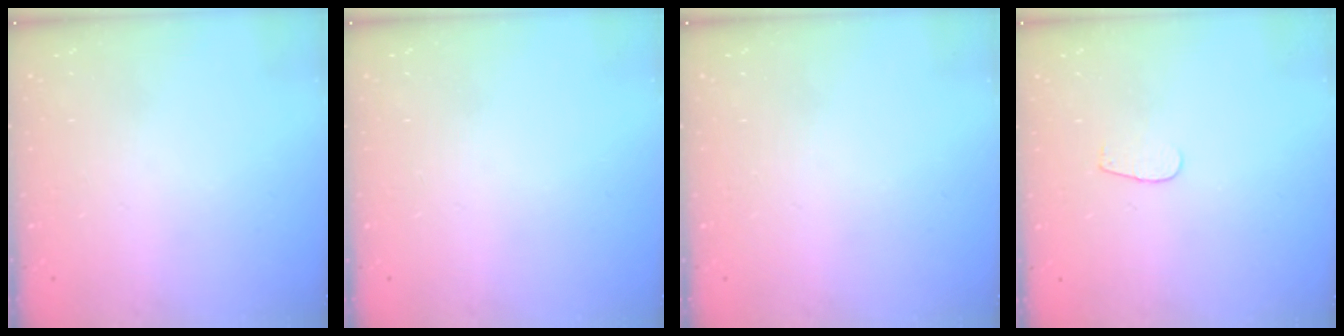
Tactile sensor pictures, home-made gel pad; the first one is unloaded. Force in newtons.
{"total": 0.0}
{"total": 0.0}
{"total": 2.6, "press": 2.5, "slide": 0.3}